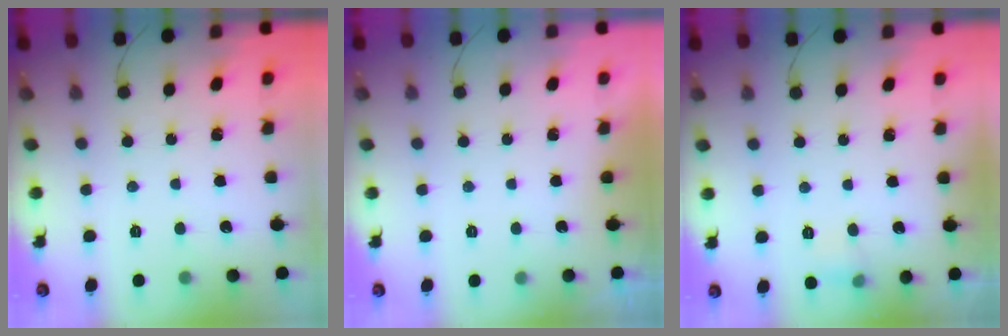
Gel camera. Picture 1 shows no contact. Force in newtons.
{"total": 0.0}
{"total": 5.6, "press": 5.4, "slide": 1.7}